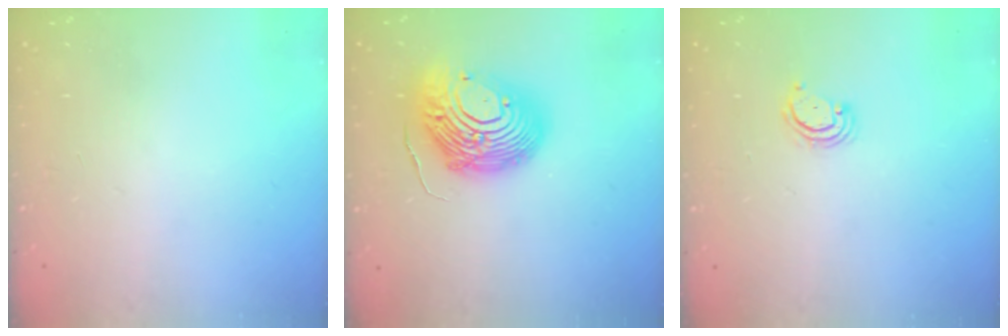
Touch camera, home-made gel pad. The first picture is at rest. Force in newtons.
{"total": 18.0, "press": 17.9, "slide": 1.9}
{"total": 2.9, "press": 2.8, "slide": 0.4}